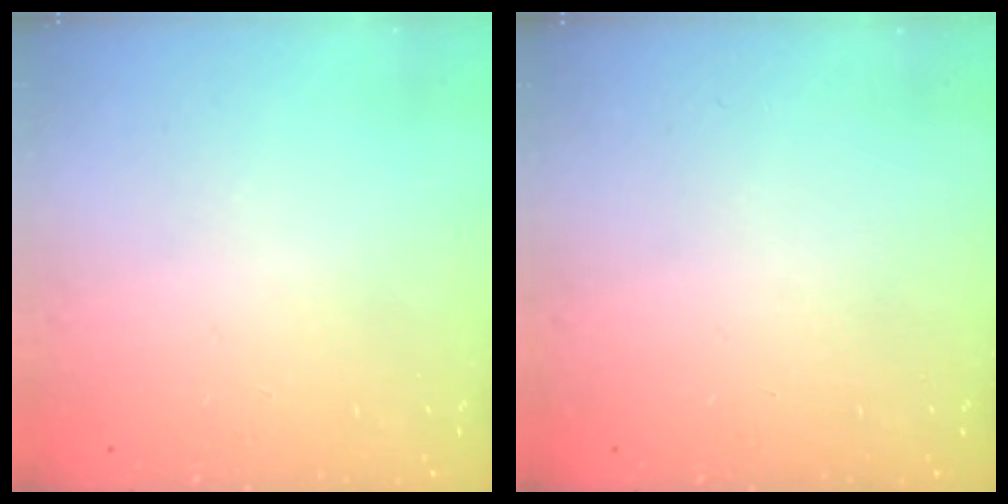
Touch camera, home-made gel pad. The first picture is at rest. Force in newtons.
{"total": 0.0}